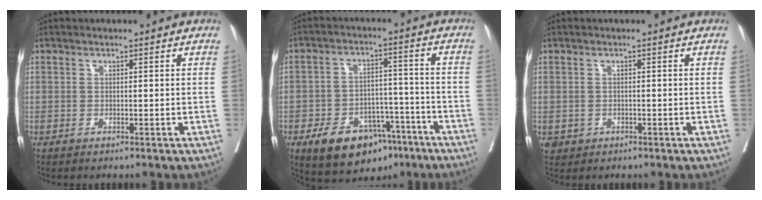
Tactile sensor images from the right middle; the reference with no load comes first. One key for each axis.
{"total": 12.7, "fx": -7.8, "fy": 7.1, "fz": 7.1, "tx": -0.098, "ty": 0.017, "tz": -0.114}
{"total": 1.8, "fx": -0.6, "fy": 1.6, "fz": 0.4, "tx": -0.004, "ty": 0.002, "tz": -0.003}